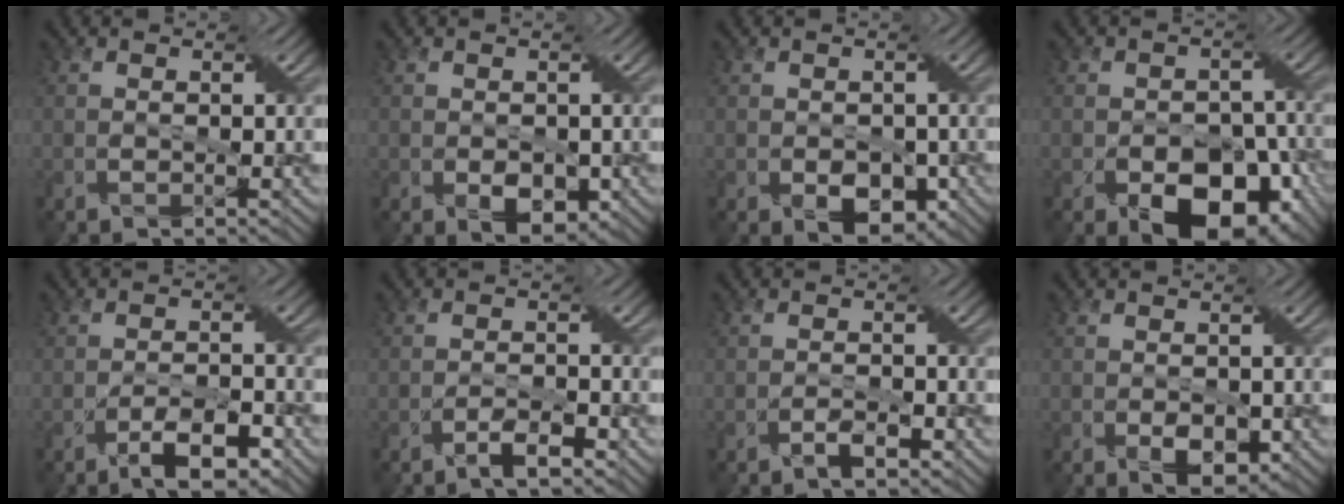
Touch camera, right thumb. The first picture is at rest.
{"total": 3.2, "force": [-0.8, 2.2, 2.2], "torque": [-0.042, -0.011, -0.009]}
{"total": 4.5, "force": [-1.6, 3.0, 3.0], "torque": [-0.046, -0.011, -0.025]}
{"total": 12.8, "force": [-6.5, 8.1, 7.6], "torque": [-0.087, -0.011, -0.097]}
{"total": 4.8, "force": [-3.1, 1.3, 3.4], "torque": [-0.056, 0.009, -0.053]}
{"total": 2.3, "force": [-1.7, 0.3, 1.5], "torque": [-0.032, 0.007, -0.034]}
{"total": 1.6, "force": [-1.1, 0.3, 1.0], "torque": [-0.021, 0.005, -0.023]}
{"total": 3.7, "force": [-0.9, 2.3, 2.7], "torque": [-0.053, -0.012, -0.012]}